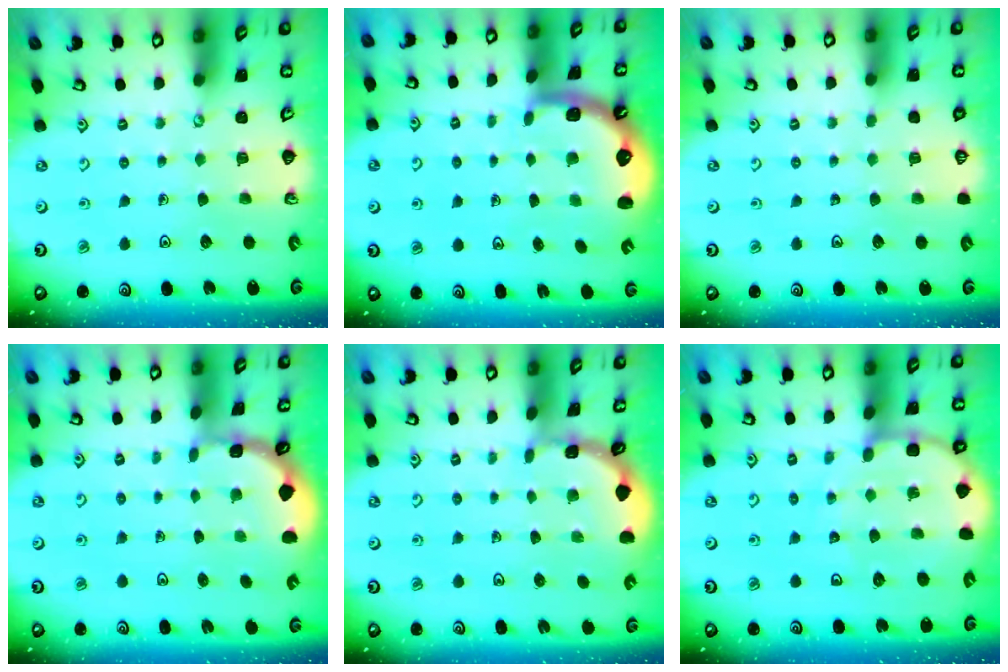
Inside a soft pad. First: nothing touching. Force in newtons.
{"total": 1.9, "press": 1.8, "slide": 0.6}
{"total": 0.0}
{"total": 1.5, "press": 1.5, "slide": 0.2}
{"total": 1.0, "press": 1.0, "slide": 0.2}
{"total": 8.5, "press": 8.4, "slide": 1.2}